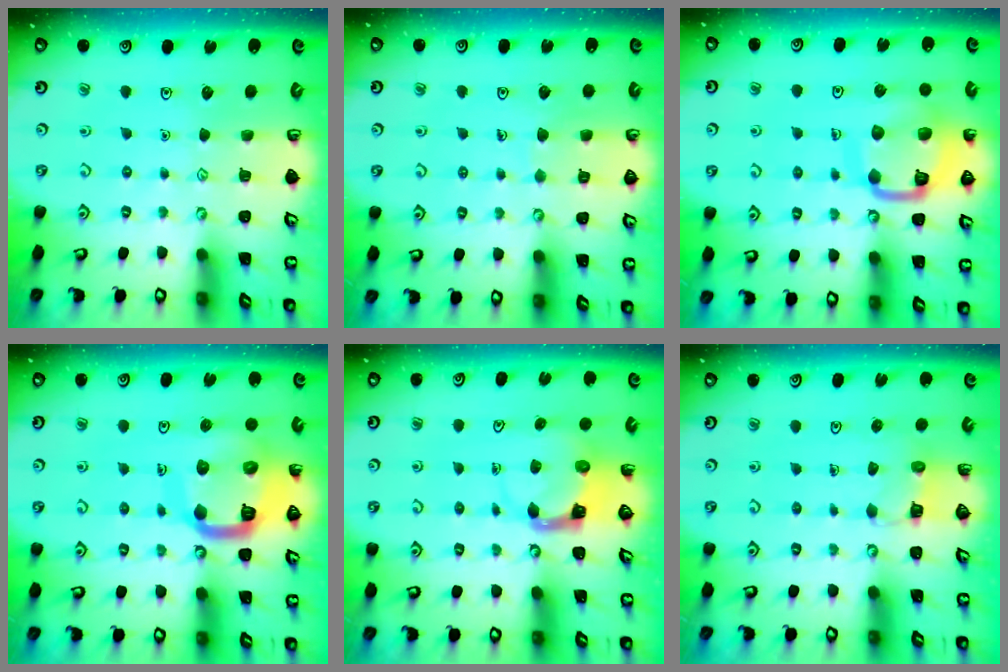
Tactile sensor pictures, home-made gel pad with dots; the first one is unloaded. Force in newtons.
{"total": 5.6, "press": 5.6, "slide": 0.4}
{"total": 14.0, "press": 13.9, "slide": 1.4}
{"total": 15.6, "press": 15.5, "slide": 1.8}
{"total": 3.7, "press": 3.7, "slide": 0.4}
{"total": 3.7, "press": 3.7, "slide": 0.4}